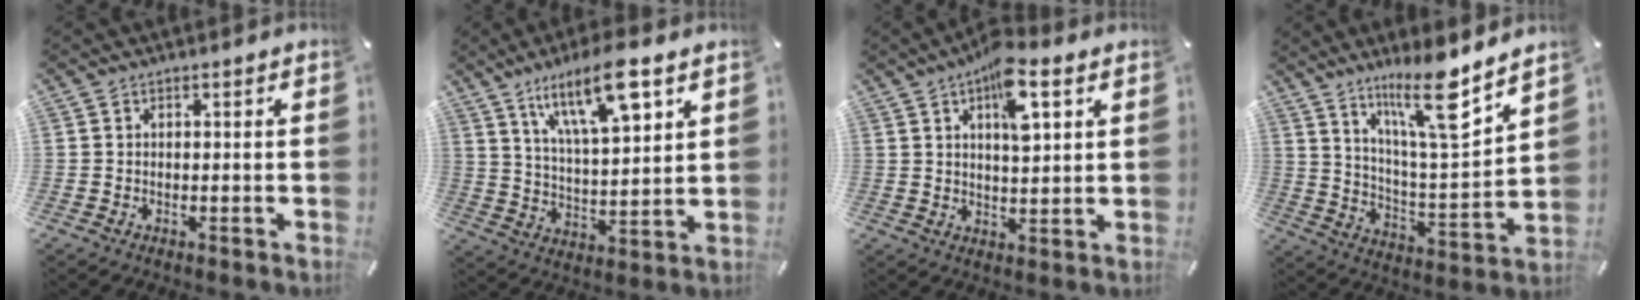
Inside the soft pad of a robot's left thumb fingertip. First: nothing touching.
{"total": 15.9, "force": [9.5, 5.3, 11.6], "torque": [-0.201, -0.033, 0.158]}
{"total": 9.9, "force": [4.7, 3.8, 7.8], "torque": [-0.112, -0.015, 0.075]}
{"total": 15.8, "force": [11.8, 2.9, 10.2], "torque": [-0.182, -0.072, 0.193]}